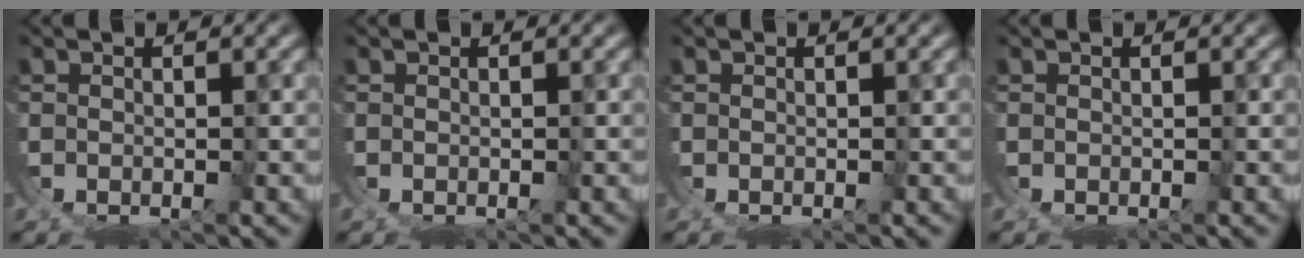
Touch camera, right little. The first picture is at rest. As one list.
[{"total": 0.0}, {"total": 0.0}, {"total": 0.0}]